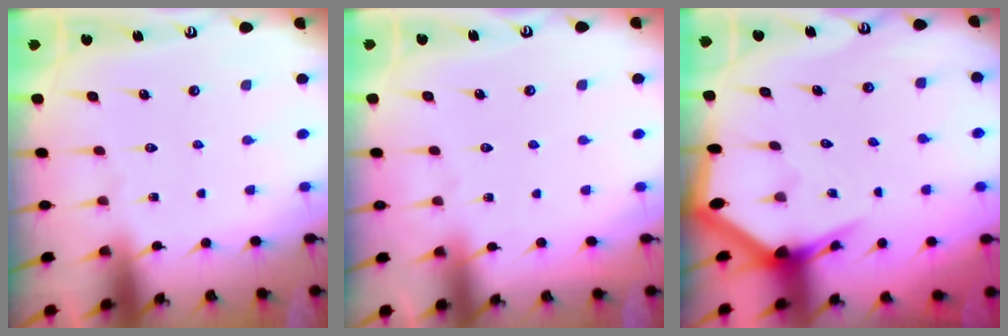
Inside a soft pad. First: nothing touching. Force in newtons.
{"total": 2.2, "press": 2.2, "slide": 0.3}
{"total": 4.1, "press": 4.0, "slide": 0.5}